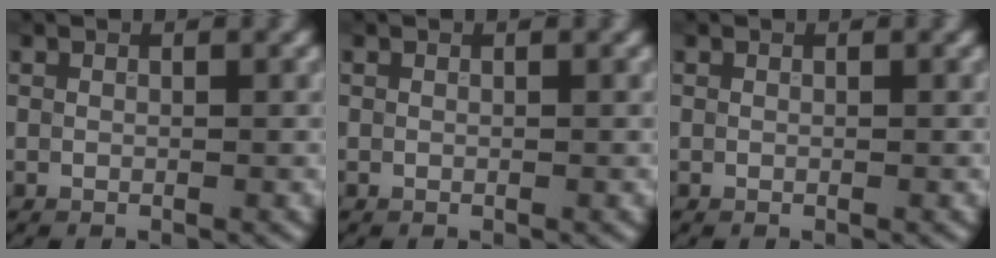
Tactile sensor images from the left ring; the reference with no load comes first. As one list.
[{"total": 0.0}, {"total": 0.0}]